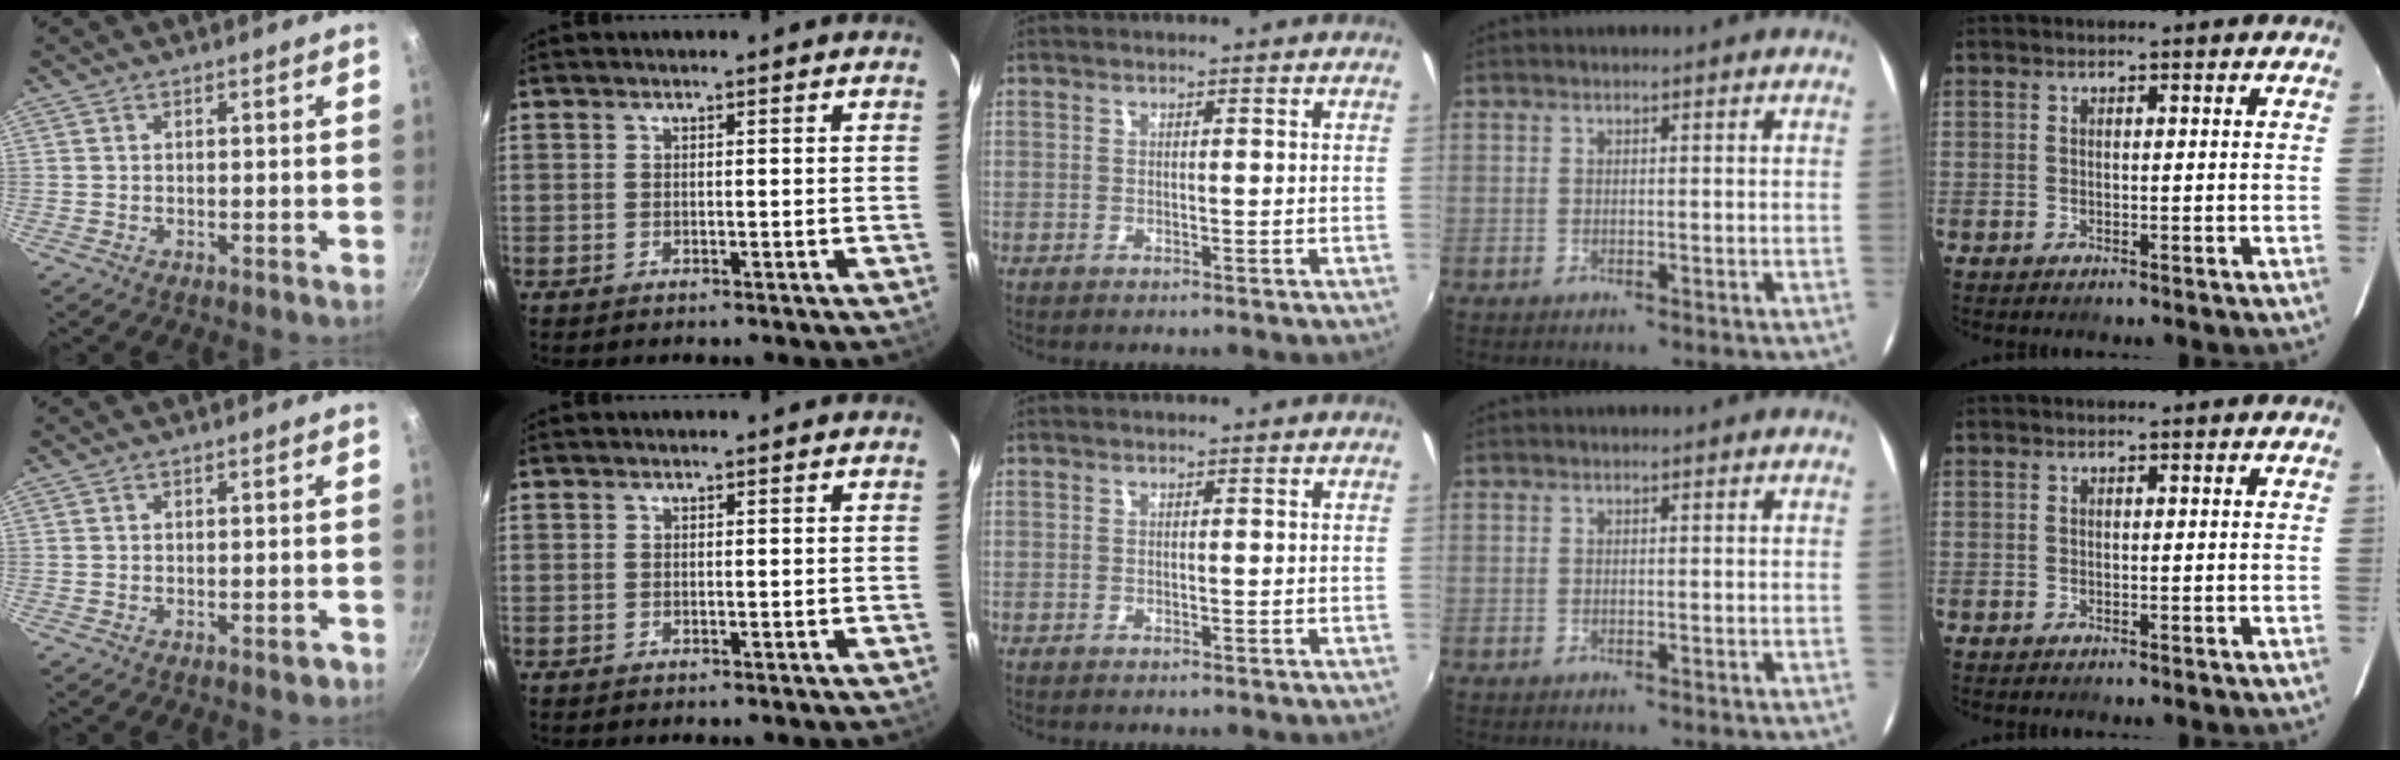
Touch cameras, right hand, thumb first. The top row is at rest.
{"thumb": {"total": 1.8, "force": [-1.0, 0.9, 1.3], "torque": [-0.008, 0.012, -0.009]}}